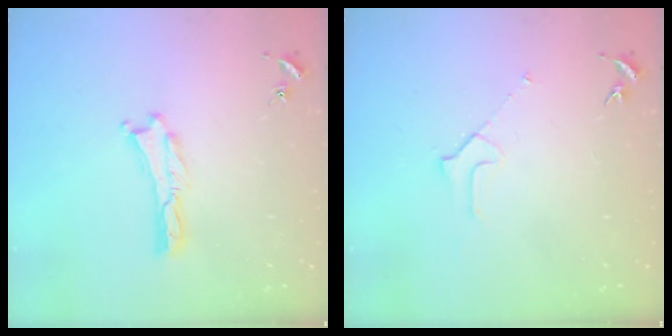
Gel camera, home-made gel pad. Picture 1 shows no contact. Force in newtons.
{"total": 2.1, "press": 2.1, "slide": 0.1}